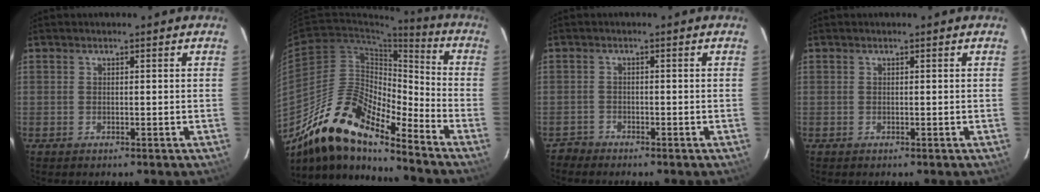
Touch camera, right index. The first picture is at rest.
{"total": 18.0, "force": [-14.7, 4.4, 9.4], "torque": [-0.156, 0.000, -0.282]}
{"total": 1.9, "force": [-1.8, 0.7, -0.4], "torque": [-0.001, 0.006, -0.038]}
{"total": 0.0}